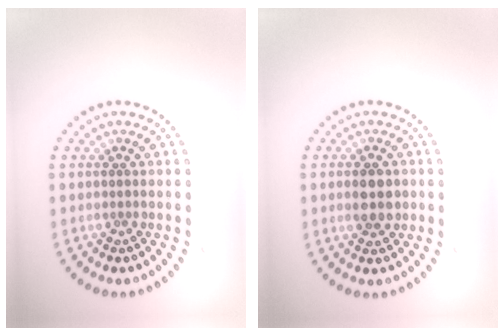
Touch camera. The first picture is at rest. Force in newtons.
{"total": 2.8, "press": 2.8, "slide": 0.1}